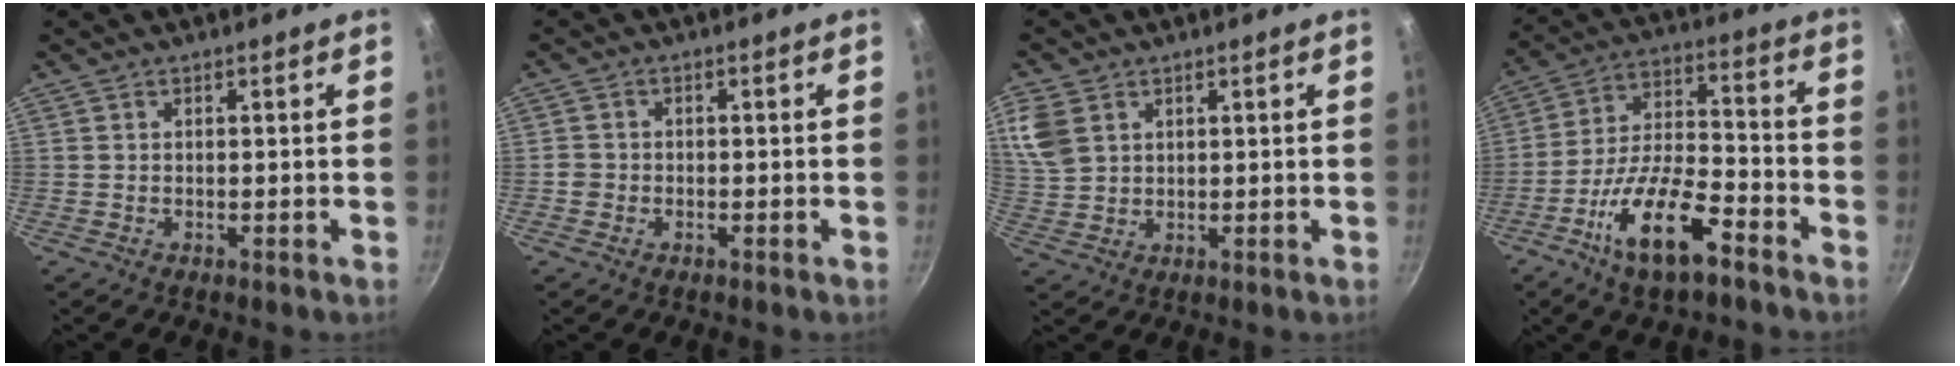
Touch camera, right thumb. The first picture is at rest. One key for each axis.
{"total": 1.9, "fx": -0.8, "fy": 1.6, "fz": 0.6, "tx": -0.007, "ty": 0.009, "tz": -0.015}
{"total": 8.8, "fx": 3.8, "fy": 6.4, "fz": 4.7, "tx": -0.094, "ty": -0.005, "tz": 0.081}
{"total": 15.7, "fx": -8.5, "fy": 5.8, "fz": 11.8, "tx": -0.208, "ty": 0.047, "tz": -0.159}